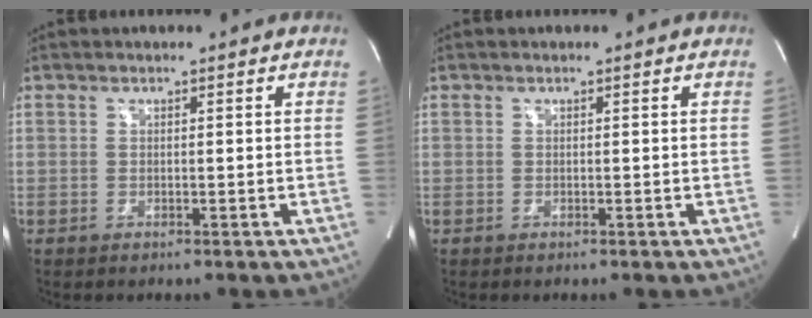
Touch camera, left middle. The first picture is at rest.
{"total": 0.0}